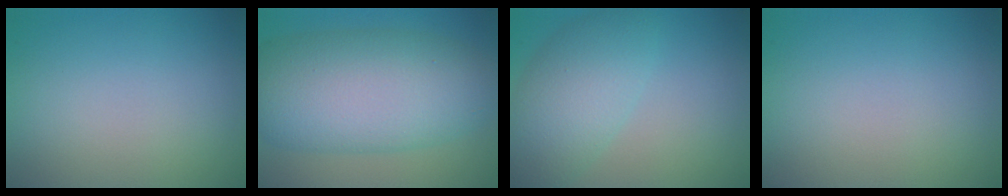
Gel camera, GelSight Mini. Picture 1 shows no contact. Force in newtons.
{"total": 10.8, "press": 10.8, "slide": 0.2}
{"total": 5.5, "press": 5.5, "slide": 0.1}
{"total": 0.0}